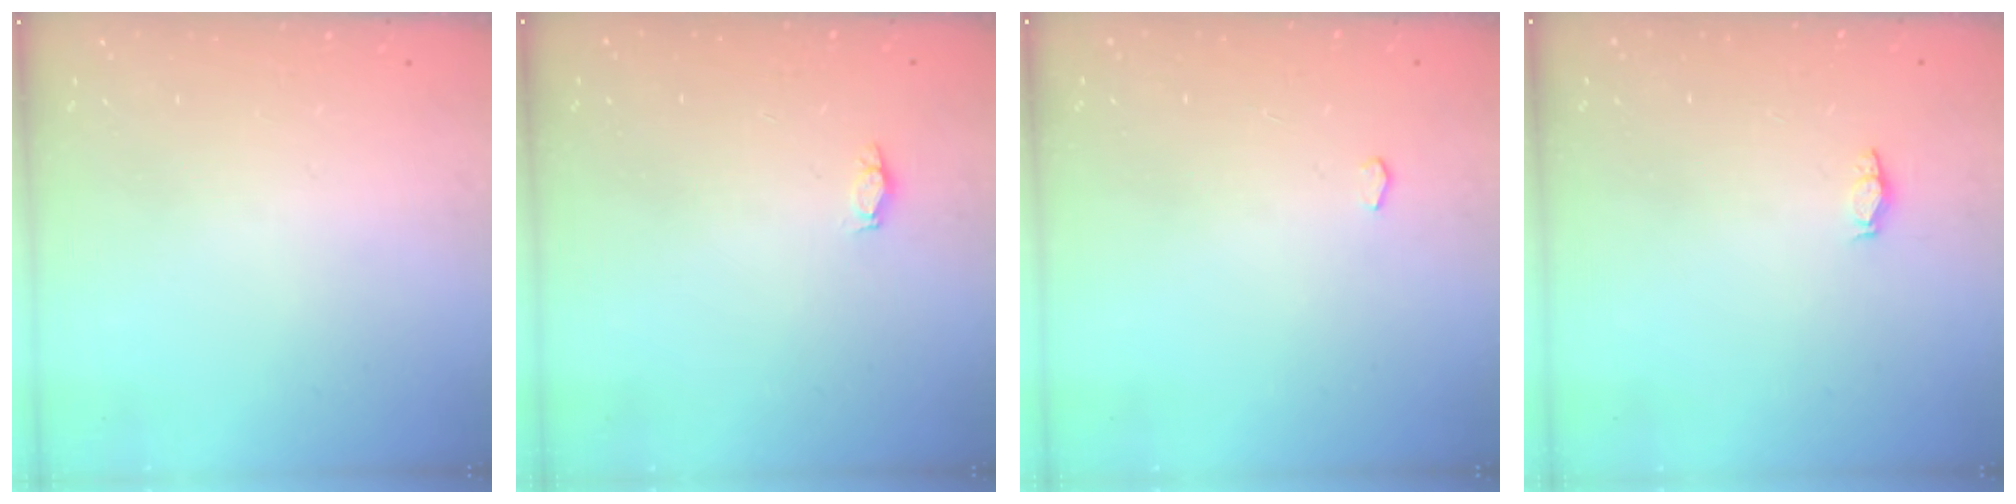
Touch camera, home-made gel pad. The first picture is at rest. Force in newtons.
{"total": 2.9, "press": 2.7, "slide": 1.1}
{"total": 2.0, "press": 1.9, "slide": 0.3}
{"total": 3.8, "press": 3.5, "slide": 1.5}